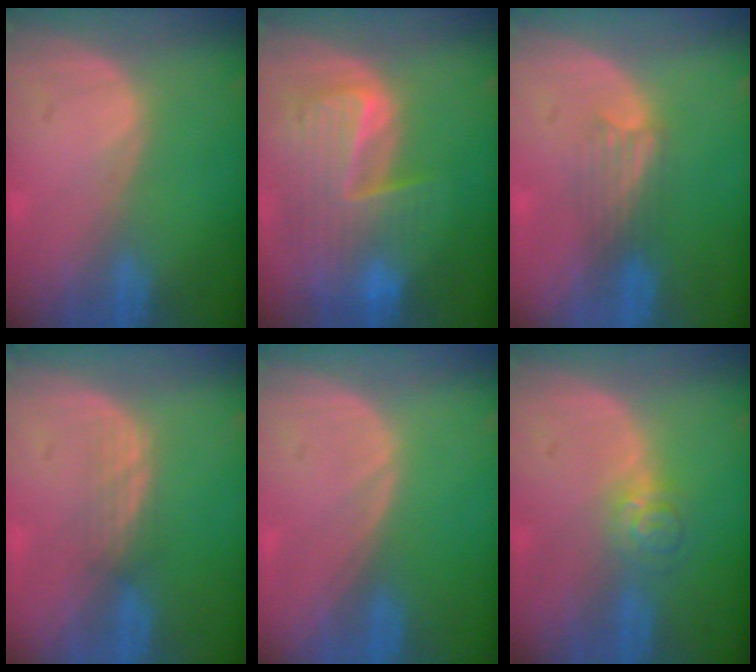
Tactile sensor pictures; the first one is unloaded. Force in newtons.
{"total": 9.8, "press": 8.5, "slide": 4.9}
{"total": 3.3, "press": 2.9, "slide": 1.6}
{"total": 2.1, "press": 2.1, "slide": 0.2}
{"total": 0.0}
{"total": 3.9, "press": 3.6, "slide": 1.6}